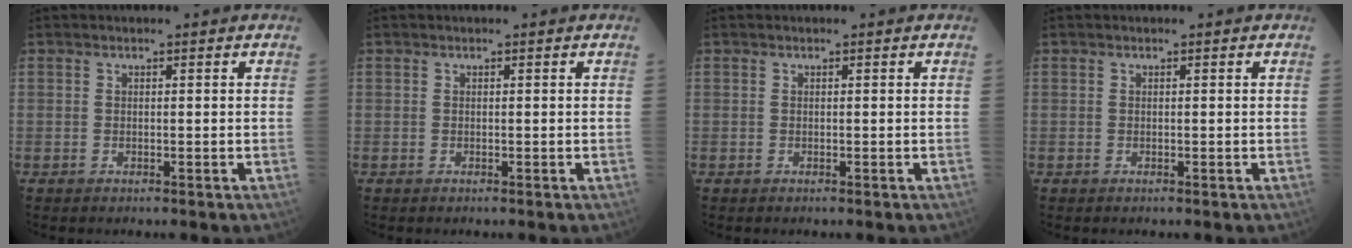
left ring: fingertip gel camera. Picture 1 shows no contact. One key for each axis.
{"total": 0.0}
{"total": 0.0}
{"total": 0.0}